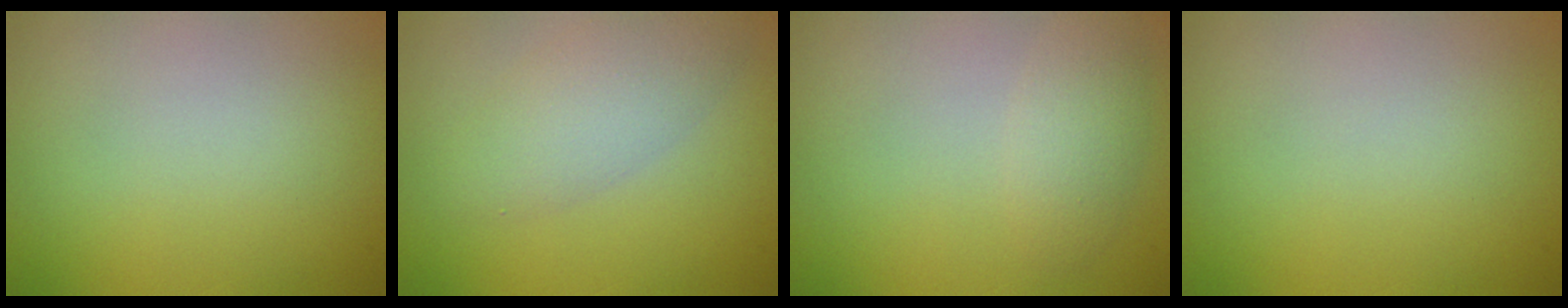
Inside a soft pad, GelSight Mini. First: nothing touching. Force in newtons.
{"total": 3.9, "press": 3.9, "slide": 0.2}
{"total": 2.0, "press": 2.0, "slide": 0.1}
{"total": 0.0}